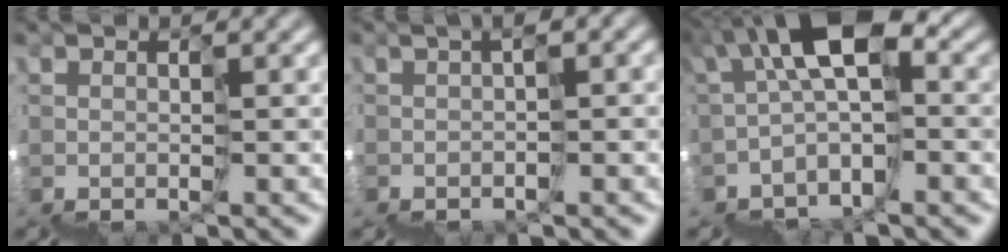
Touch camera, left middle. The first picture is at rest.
{"total": 2.4, "force": [-1.5, -0.3, 1.8], "torque": [-0.031, -0.007, -0.021]}
{"total": 5.1, "force": [0.2, 2.1, 4.6], "torque": [-0.086, 0.037, -0.012]}